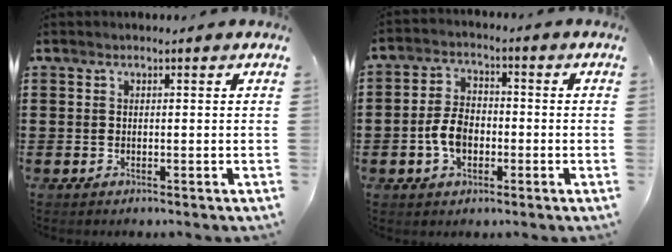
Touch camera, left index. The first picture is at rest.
{"total": 5.7, "force": [-1.5, 3.6, 4.2], "torque": [-0.103, 0.001, -0.035]}